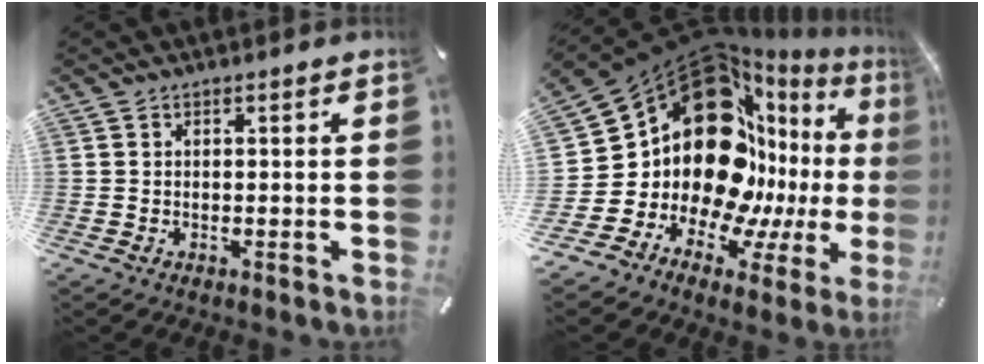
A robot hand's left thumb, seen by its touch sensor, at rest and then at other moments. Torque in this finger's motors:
{"motor_torque": [1.47, 3.54, 2.77, 0.00, 0.23]}